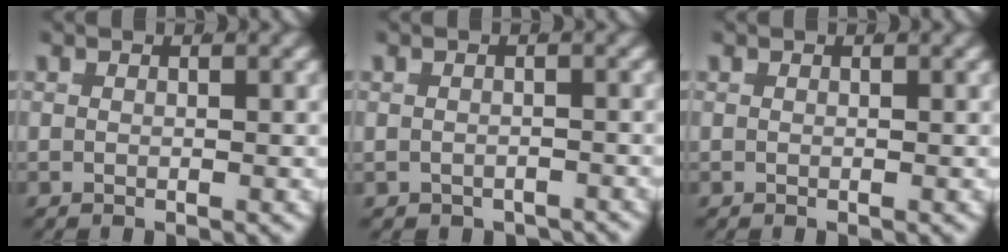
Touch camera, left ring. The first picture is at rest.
{"total": 2.8, "force": [-2.0, 1.9, 0.5], "torque": [-0.009, -0.017, -0.029]}
{"total": 0.0}